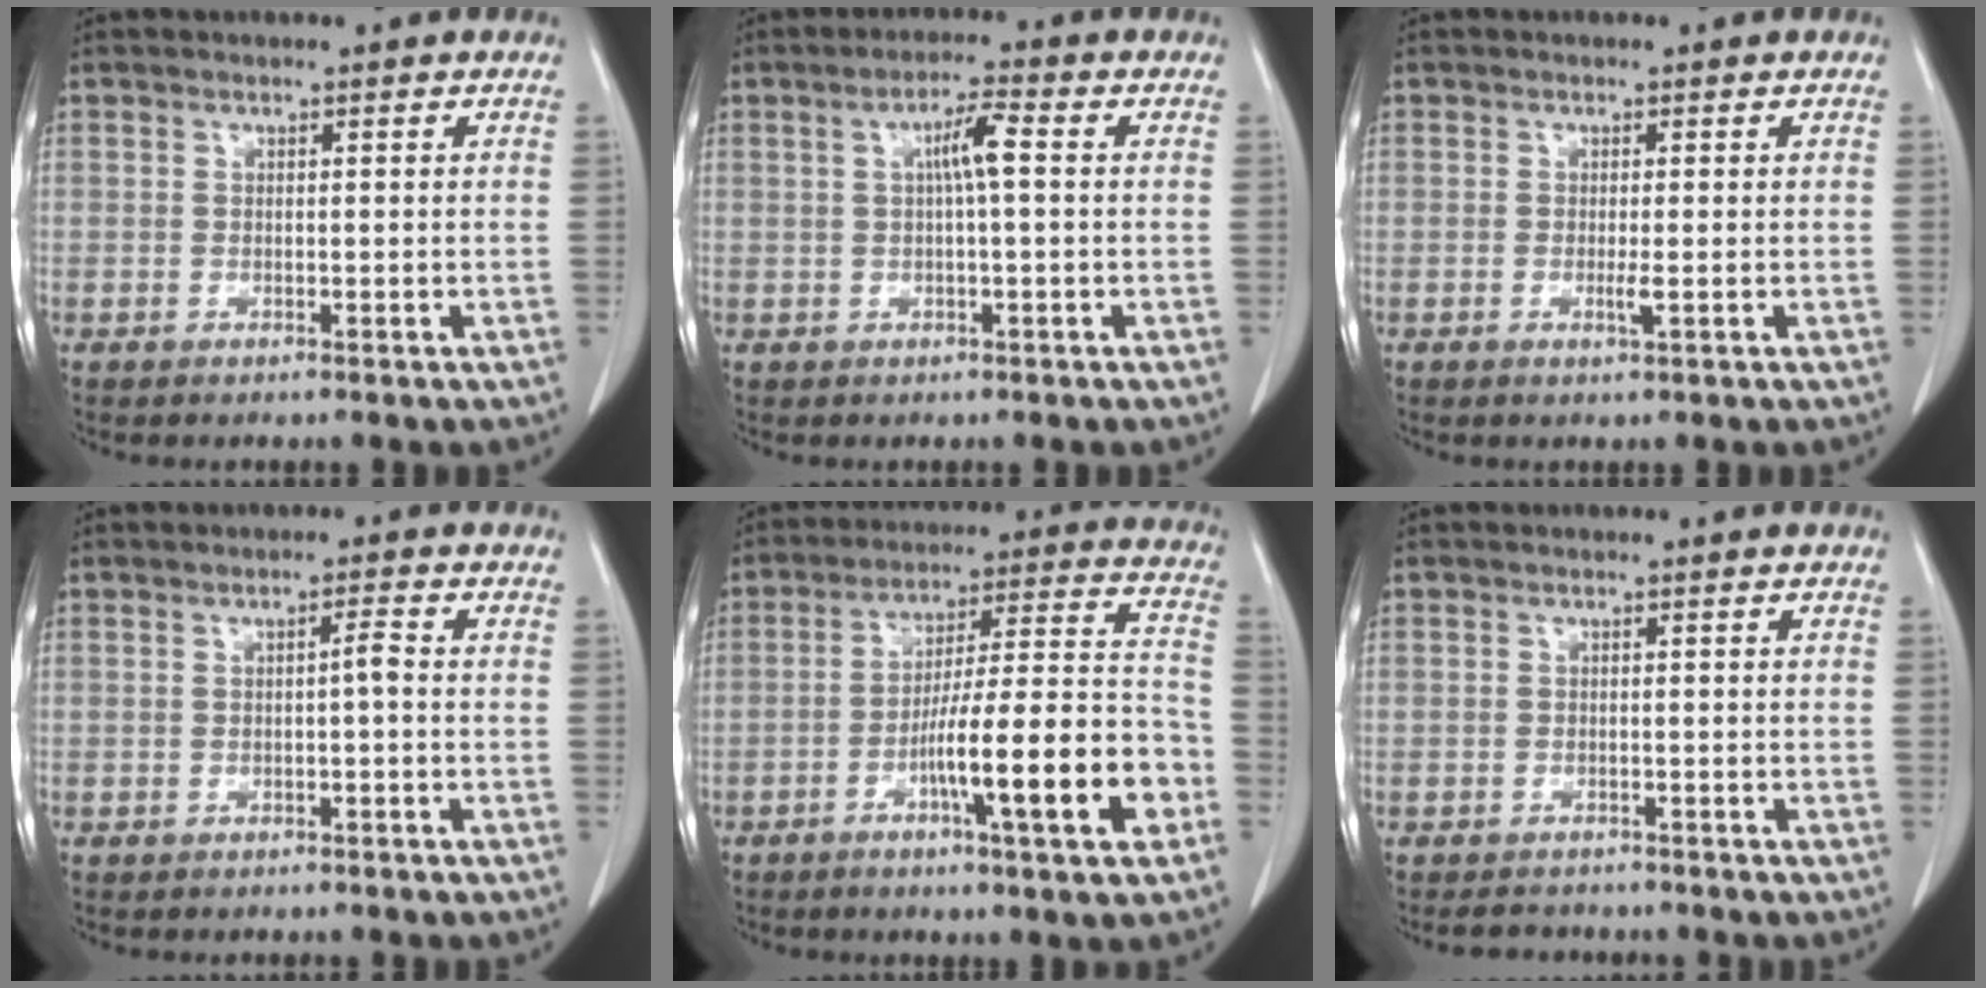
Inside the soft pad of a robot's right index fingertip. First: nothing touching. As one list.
[{"total": 4.3, "force": [0.7, 0.4, 4.2], "torque": [-0.075, 0.011, 0.010]}, {"total": 1.3, "force": [-0.3, 0.0, 1.3], "torque": [-0.023, -0.004, -0.005]}, {"total": 1.5, "force": [-0.3, 0.1, 1.5], "torque": [-0.022, 0.003, -0.005]}, {"total": 16.5, "force": [-6.3, 1.1, 15.2], "torque": [-0.241, 0.009, -0.096]}, {"total": 3.0, "force": [-2.6, 1.3, 0.3], "torque": [-0.008, -0.002, -0.038]}]